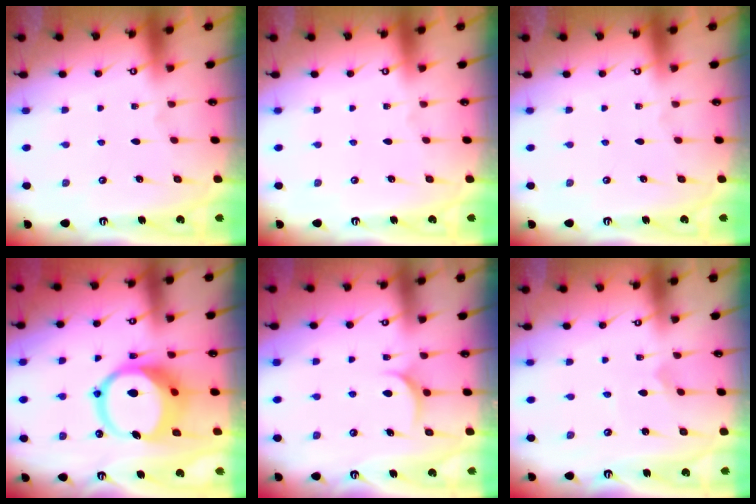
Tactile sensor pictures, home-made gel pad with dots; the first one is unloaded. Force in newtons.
{"total": 0.0}
{"total": 0.0}
{"total": 16.0, "press": 15.9, "slide": 2.1}
{"total": 6.0, "press": 6.0, "slide": 0.2}
{"total": 2.1, "press": 2.1, "slide": 0.3}